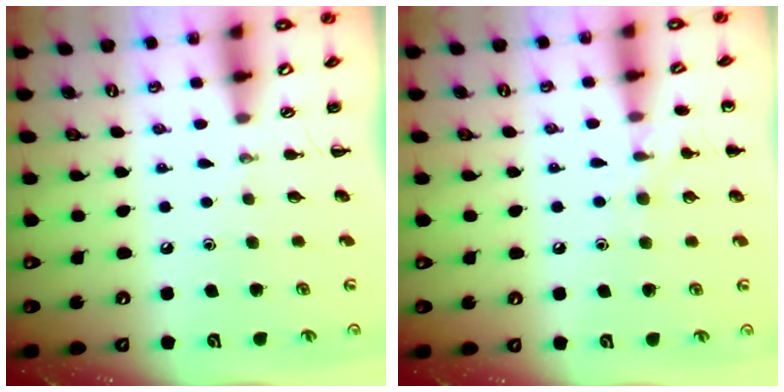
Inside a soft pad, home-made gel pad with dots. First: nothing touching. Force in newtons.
{"total": 8.3, "press": 8.0, "slide": 2.1}